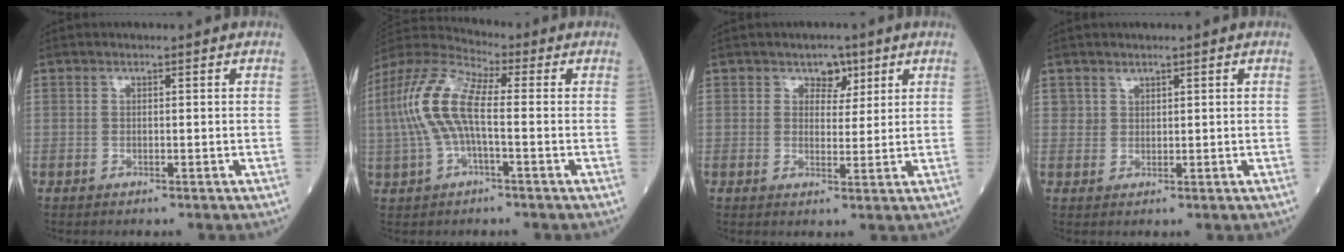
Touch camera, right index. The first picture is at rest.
{"total": 11.2, "force": [-0.1, 3.3, 10.7], "torque": [-0.249, 0.025, -0.009]}
{"total": 3.3, "force": [1.9, 2.2, 1.5], "torque": [-0.013, 0.002, 0.026]}
{"total": 1.2, "force": [0.9, 0.8, 0.1], "torque": [0.010, -0.004, 0.013]}